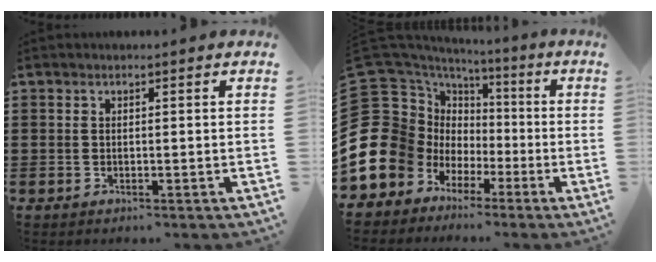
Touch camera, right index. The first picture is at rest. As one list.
[{"total": 18.1, "force": [-4.8, 15.9, 7.2], "torque": [-0.195, -0.008, -0.066]}]